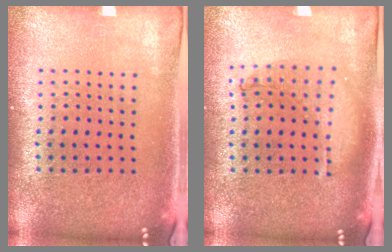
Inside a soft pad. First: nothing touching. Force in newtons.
{"total": 0.7, "press": 0.7, "slide": 0.2}